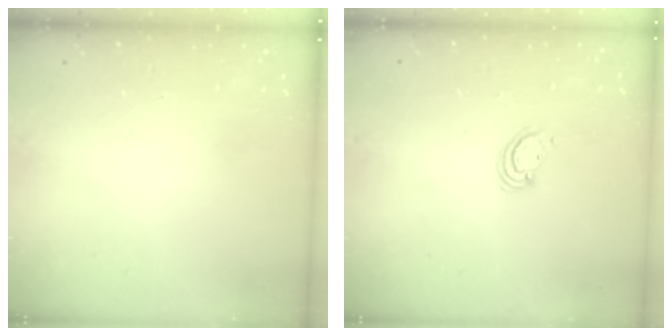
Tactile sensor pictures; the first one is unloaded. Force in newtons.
{"total": 2.6, "press": 2.6, "slide": 0.3}